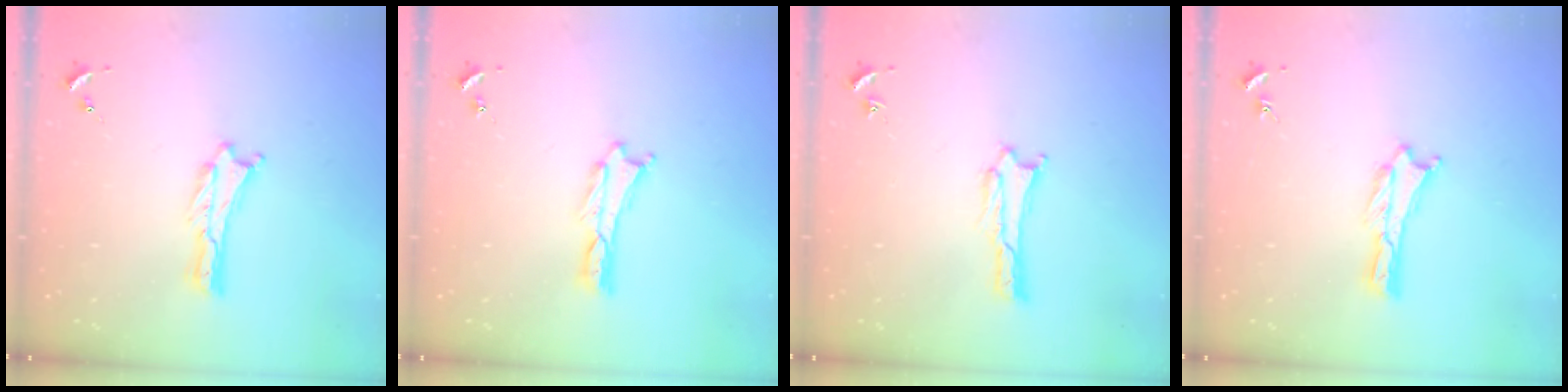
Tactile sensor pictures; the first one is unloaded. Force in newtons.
{"total": 0.0}
{"total": 1.7, "press": 1.7, "slide": 0.1}
{"total": 0.0}